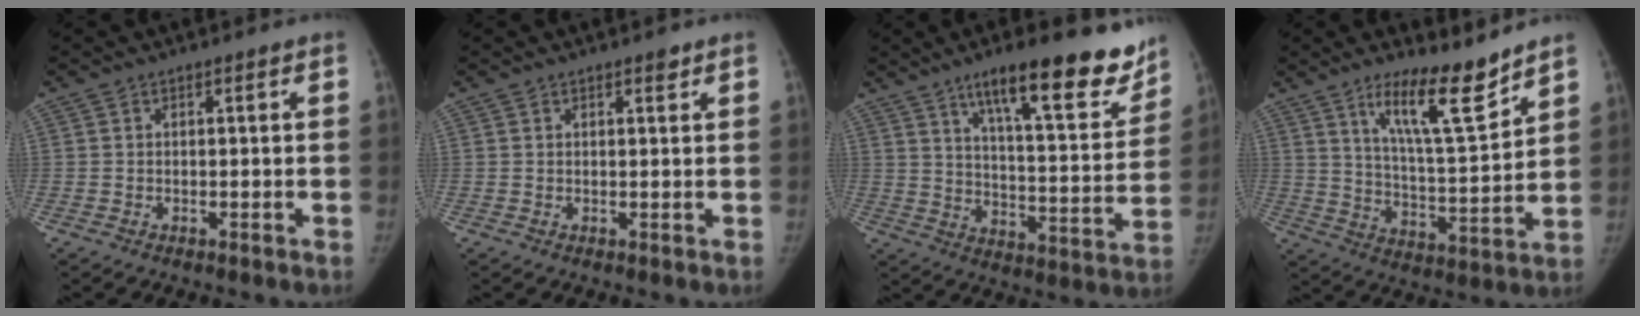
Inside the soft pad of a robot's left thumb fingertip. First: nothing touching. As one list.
[{"total": 1.0, "force": [0.7, 0.4, 0.6], "torque": [-0.004, -0.004, 0.010]}, {"total": 21.2, "force": [14.2, 5.6, 14.6], "torque": [-0.166, -0.066, 0.215]}, {"total": 13.1, "force": [9.4, 2.5, 8.9], "torque": [-0.131, -0.073, 0.165]}]